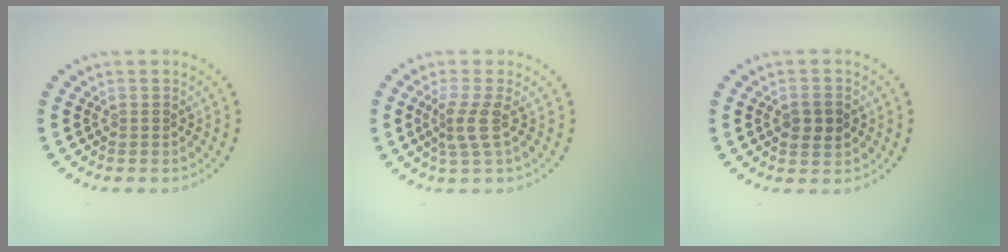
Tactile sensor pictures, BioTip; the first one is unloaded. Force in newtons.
{"total": 2.3, "press": 1.6, "slide": 1.7}
{"total": 2.3, "press": 2.3, "slide": 0.1}